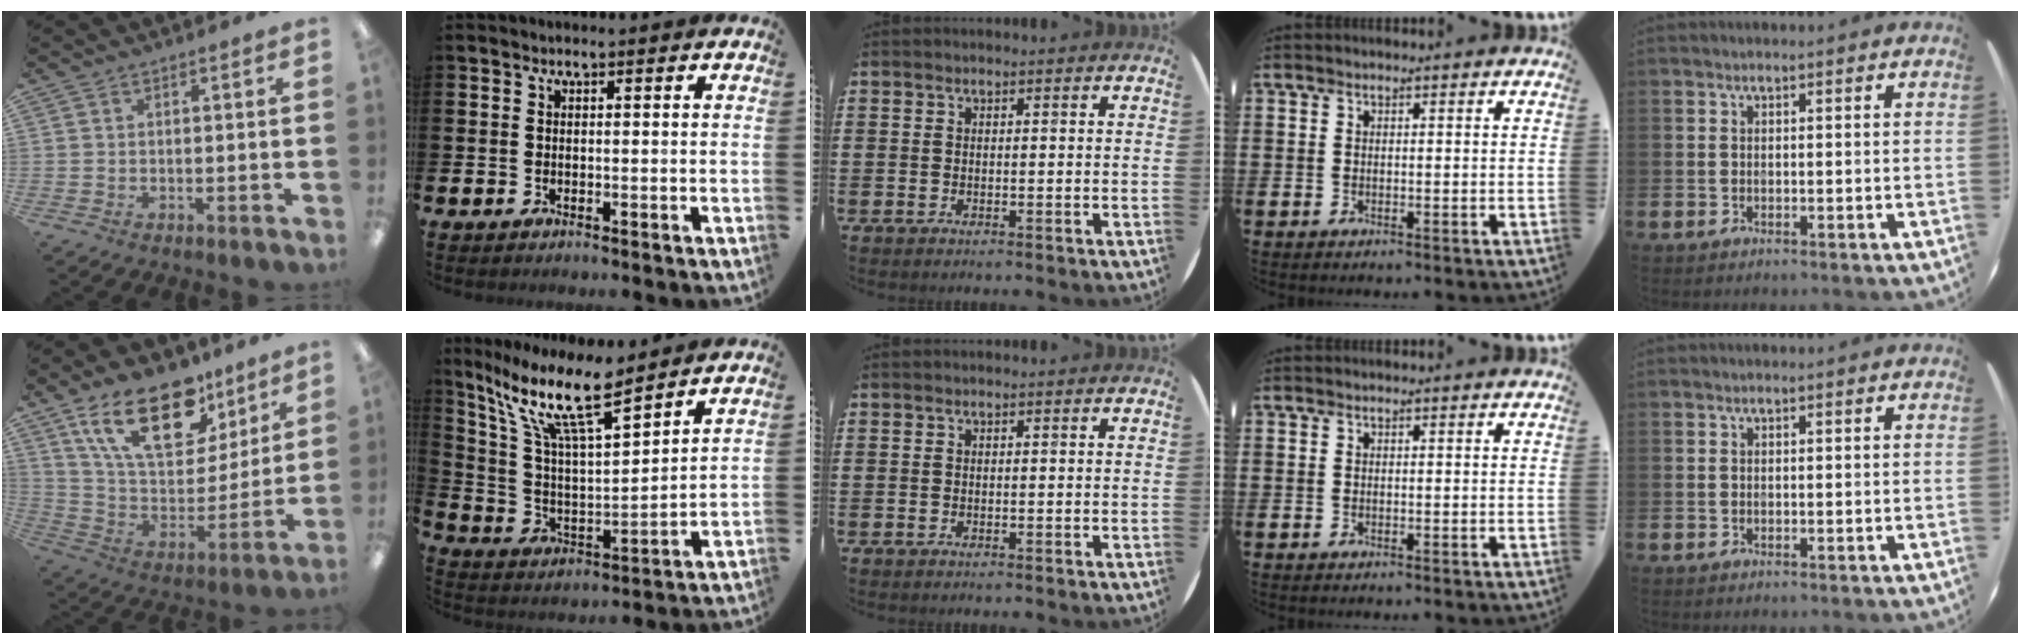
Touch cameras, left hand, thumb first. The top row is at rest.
{"thumb": {"total": 22.1, "force": [13.3, 11.3, 13.5], "torque": [-0.232, -0.063, 0.234]}, "index": {"total": 13.1, "force": [9.6, 3.0, 8.4], "torque": [-0.184, -0.039, 0.164]}}